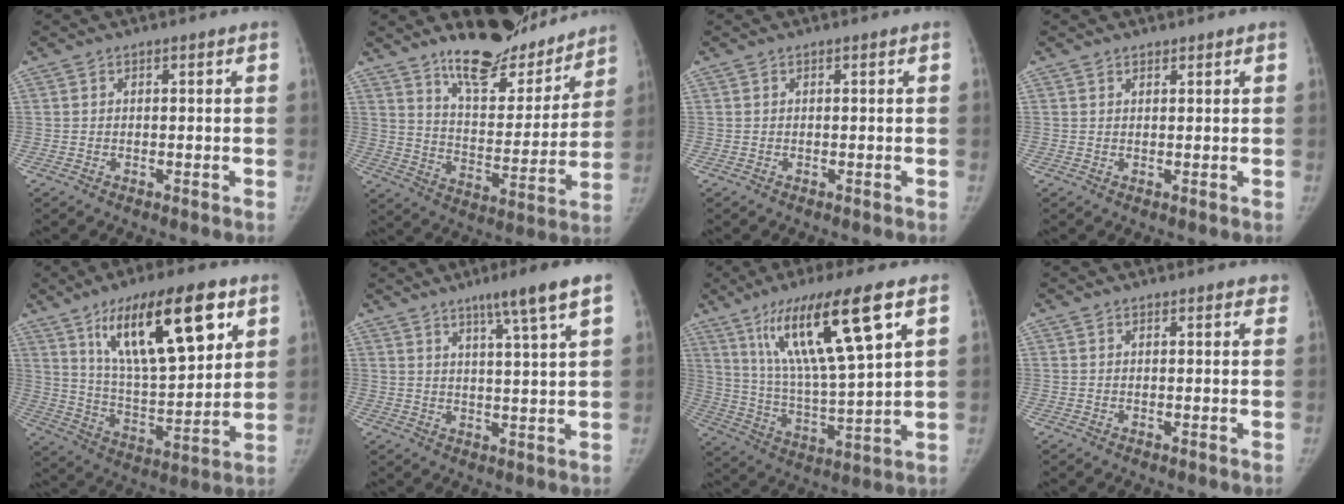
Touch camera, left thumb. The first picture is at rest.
{"total": 18.4, "force": [15.4, 6.4, 7.6], "torque": [-0.061, -0.111, 0.240]}
{"total": 0.0}
{"total": 1.0, "force": [0.9, 0.5, 0.0], "torque": [0.007, -0.007, 0.011]}
{"total": 22.1, "force": [11.0, 7.6, 17.6], "torque": [-0.254, -0.040, 0.193]}
{"total": 8.2, "force": [5.3, -0.5, 6.3], "torque": [-0.100, -0.026, 0.081]}
{"total": 19.6, "force": [9.7, 3.1, 16.7], "torque": [-0.294, -0.038, 0.177]}
{"total": 1.9, "force": [1.6, 0.9, 0.4], "torque": [0.018, 0.000, 0.012]}